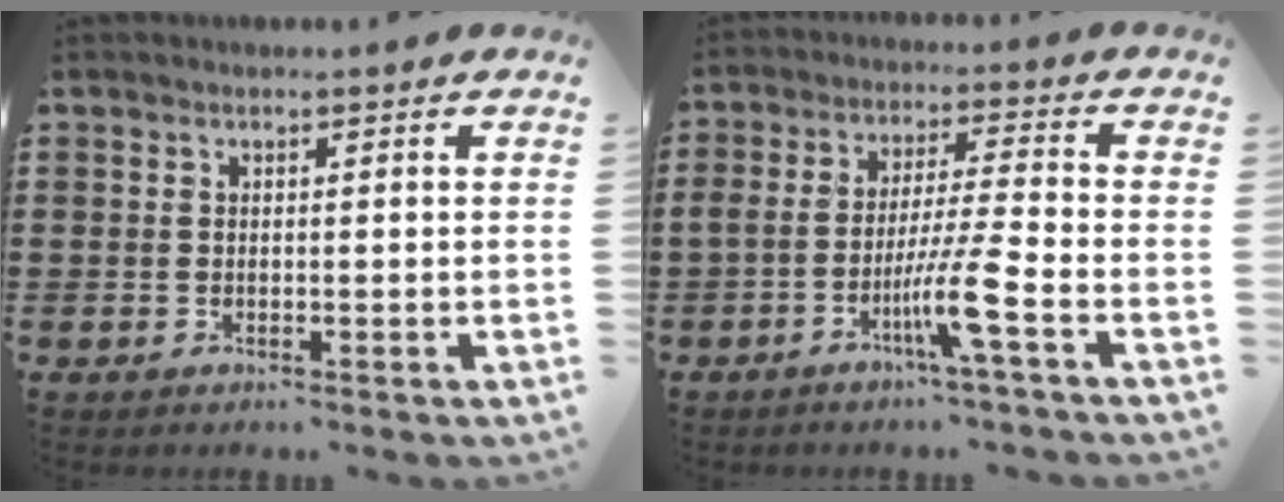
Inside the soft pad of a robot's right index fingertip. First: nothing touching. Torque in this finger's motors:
{"motor_torque": [2.13, -0.01, 0.79, 0.19]}